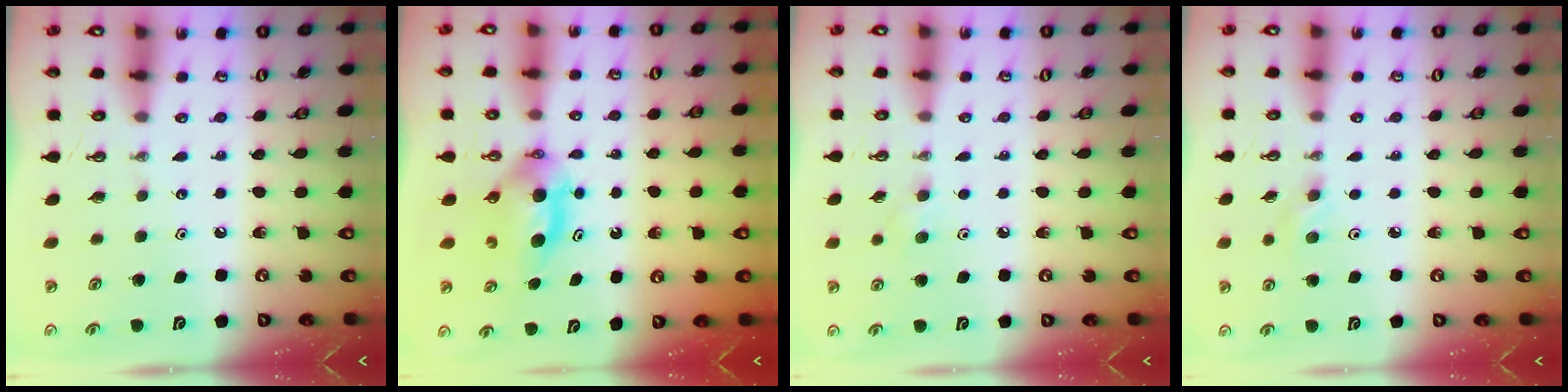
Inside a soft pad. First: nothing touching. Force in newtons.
{"total": 7.0, "press": 6.1, "slide": 3.4}
{"total": 6.2, "press": 5.8, "slide": 2.3}
{"total": 2.1, "press": 2.0, "slide": 0.5}